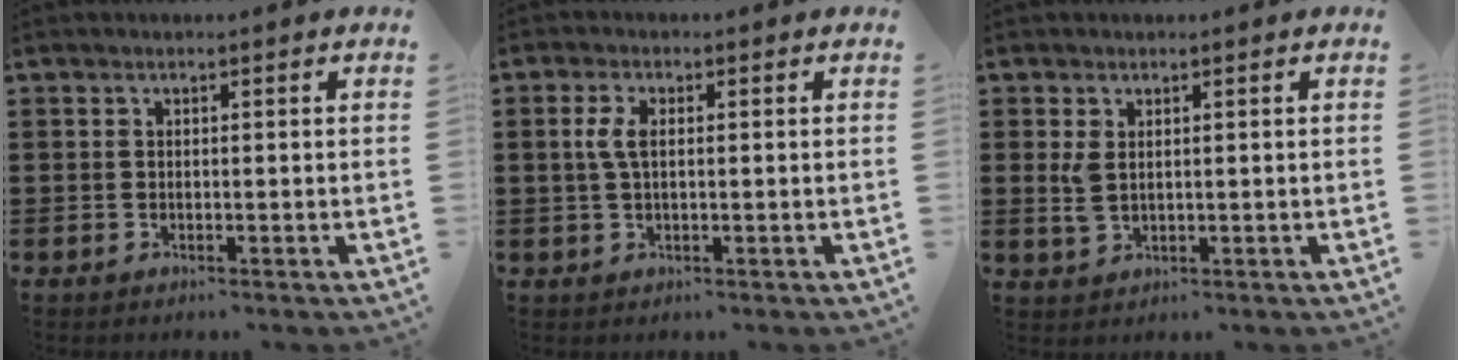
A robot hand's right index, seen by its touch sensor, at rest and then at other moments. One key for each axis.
{"total": 3.4, "fx": 0.5, "fy": 1.5, "fz": 3.0, "tx": -0.078, "ty": 0.003, "tz": 0.002}
{"total": 2.6, "fx": 0.9, "fy": 1.3, "fz": 2.1, "tx": -0.051, "ty": 0.001, "tz": 0.013}